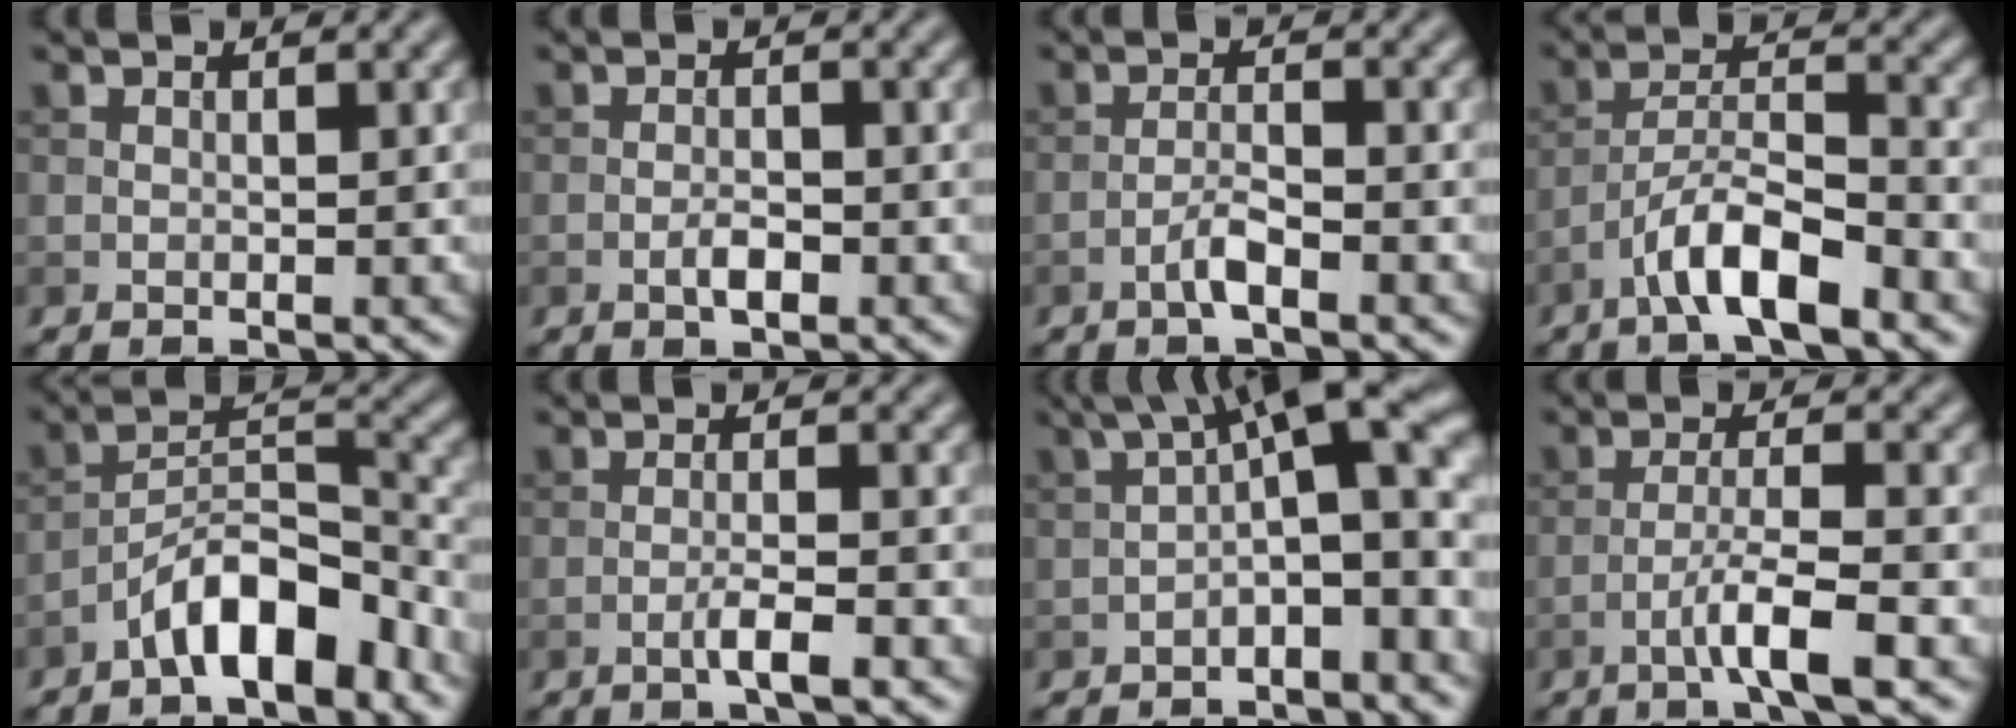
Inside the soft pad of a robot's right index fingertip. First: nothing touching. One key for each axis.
{"total": 1.8, "fx": -0.8, "fy": 0.7, "fz": 1.5, "tx": -0.027, "ty": 0.001, "tz": -0.018}
{"total": 2.3, "fx": -1.4, "fy": 0.4, "fz": 1.8, "tx": -0.037, "ty": 0.007, "tz": -0.032}
{"total": 5.9, "fx": -3.7, "fy": 1.5, "fz": 4.4, "tx": -0.076, "ty": 0.009, "tz": -0.071}
{"total": 7.1, "fx": -4.5, "fy": 2.5, "fz": 4.8, "tx": -0.078, "ty": 0.015, "tz": -0.083}
{"total": 2.7, "fx": -1.3, "fy": 0.3, "fz": 2.3, "tx": -0.040, "ty": 0.007, "tz": -0.027}
{"total": 8.3, "fx": 0.1, "fy": 2.6, "fz": 7.9, "tx": -0.105, "ty": 0.036, "tz": -0.016}
{"total": 4.6, "fx": -2.2, "fy": 0.5, "fz": 4.0, "tx": -0.071, "ty": 0.008, "tz": -0.045}